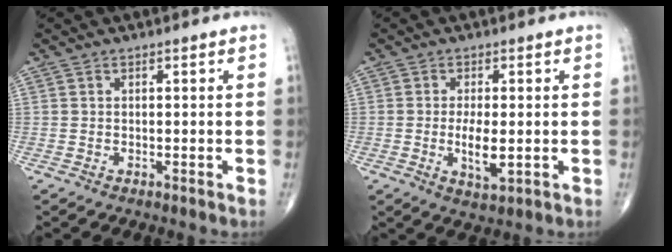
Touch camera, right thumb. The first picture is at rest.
{"total": 5.4, "force": [-0.6, 2.0, 4.9], "torque": [-0.092, -0.012, -0.009]}